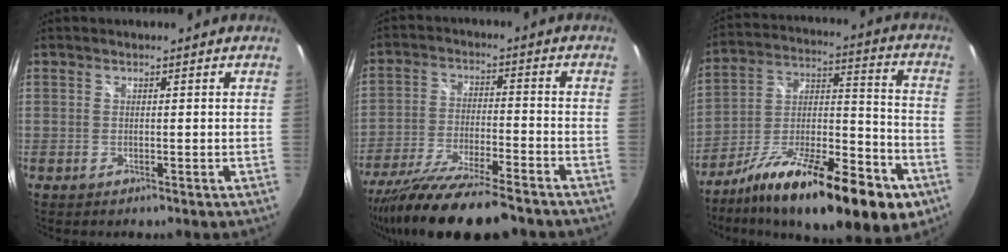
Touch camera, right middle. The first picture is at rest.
{"total": 17.5, "force": [-14.4, 2.5, 9.5], "torque": [-0.188, -0.043, -0.242]}
{"total": 25.9, "force": [-15.3, 7.9, 19.4], "torque": [-0.304, -0.022, -0.243]}